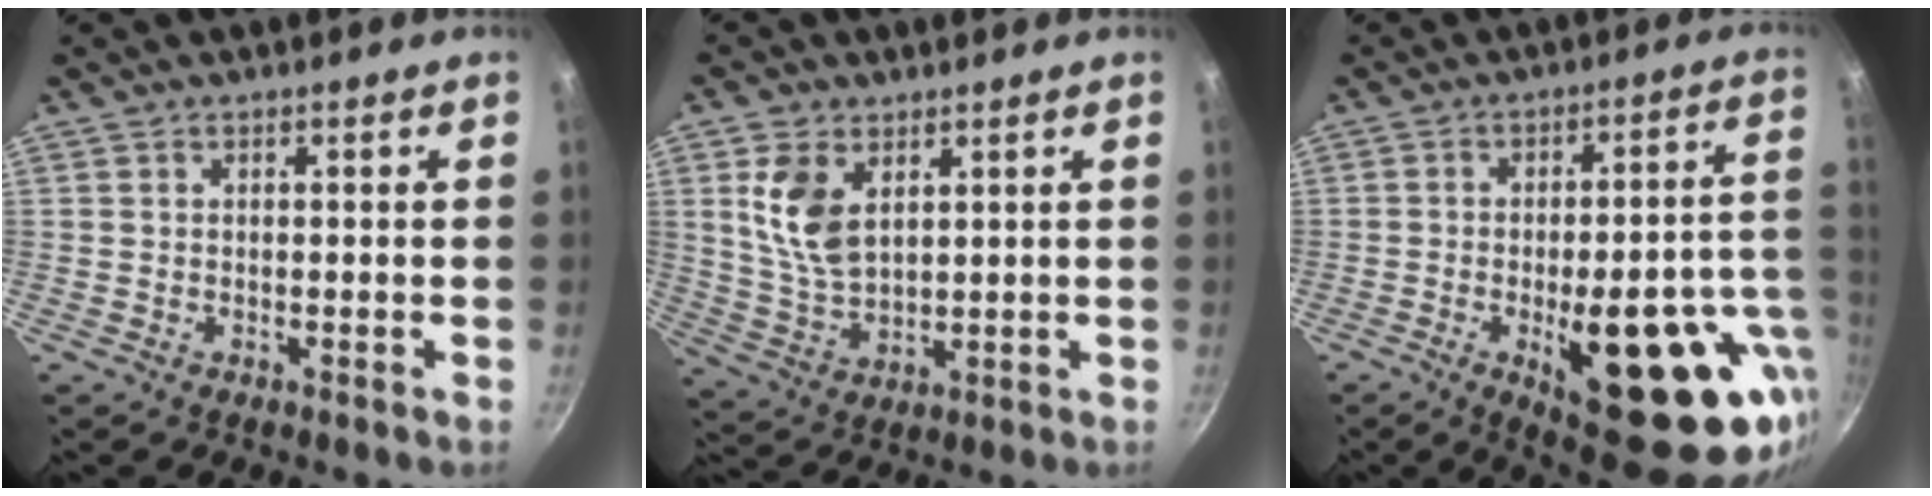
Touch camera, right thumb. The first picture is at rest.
{"total": 9.5, "force": [3.4, 5.7, 6.8], "torque": [-0.124, -0.024, 0.073]}
{"total": 27.2, "force": [-7.6, 10.8, 23.8], "torque": [-0.262, 0.010, -0.086]}